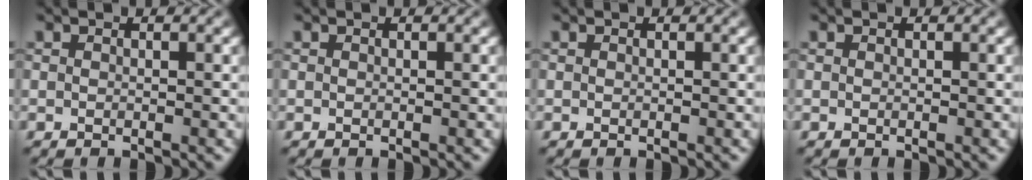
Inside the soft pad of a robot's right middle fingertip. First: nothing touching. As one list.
[{"total": 0.0}, {"total": 0.0}, {"total": 0.0}]